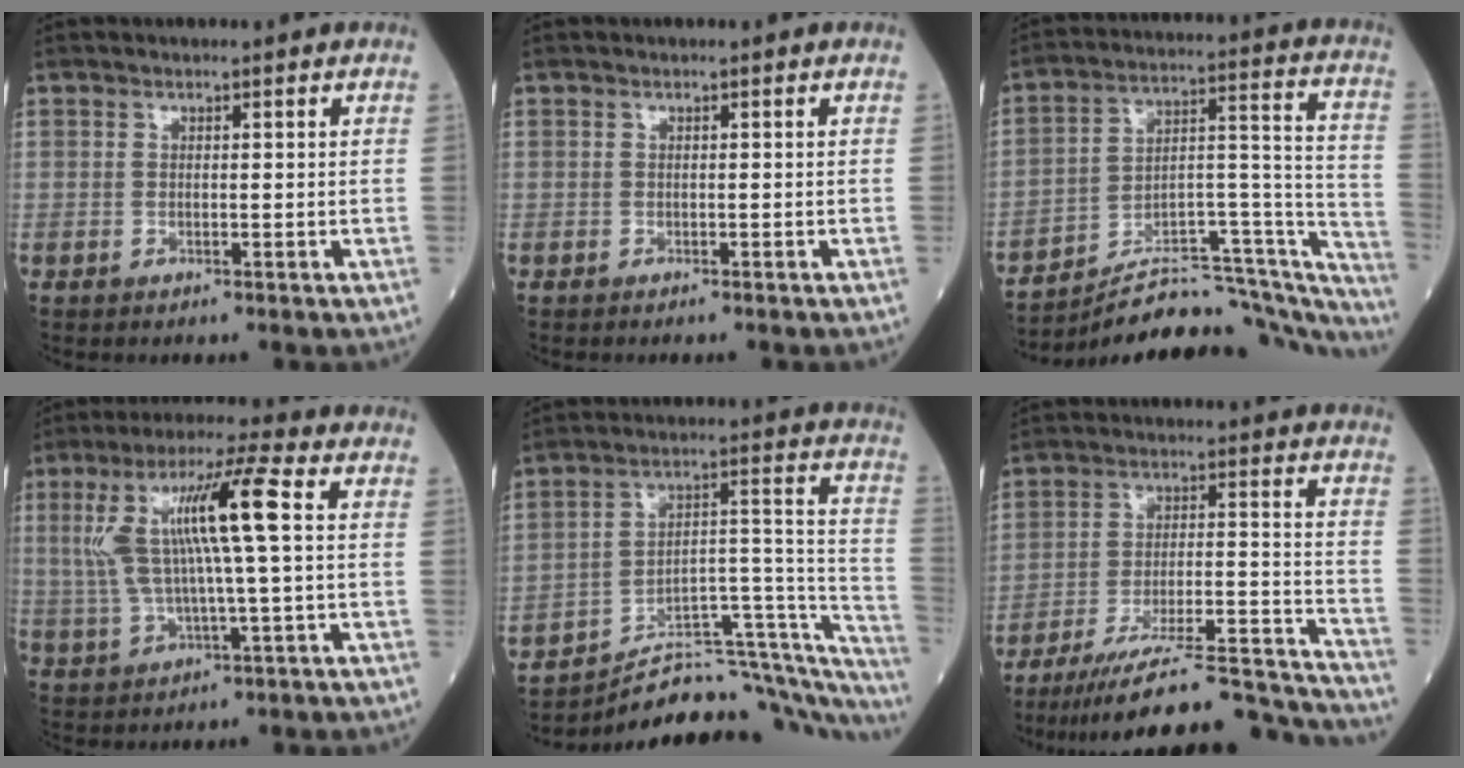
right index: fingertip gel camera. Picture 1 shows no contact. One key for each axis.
{"total": 0.6, "fx": -0.6, "fy": 0.0, "fz": 0.2, "tx": -0.005, "ty": -0.001, "tz": -0.009}
{"total": 28.4, "fx": -26.4, "fy": 4.3, "fz": 9.6, "tx": -0.066, "ty": 0.040, "tz": -0.366}
{"total": 13.5, "fx": 2.4, "fy": 1.0, "fz": 13.2, "tx": -0.270, "ty": 0.025, "tz": 0.044}
{"total": 26.2, "fx": -24.0, "fy": 4.4, "fz": 9.5, "tx": -0.059, "ty": 0.045, "tz": -0.330}
{"total": 24.7, "fx": -22.8, "fy": 1.0, "fz": 9.5, "tx": -0.094, "ty": 0.008, "tz": -0.333}